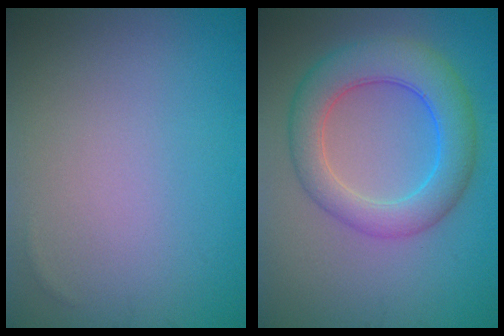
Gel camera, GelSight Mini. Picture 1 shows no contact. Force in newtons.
{"total": 6.5, "press": 6.5, "slide": 0.2}